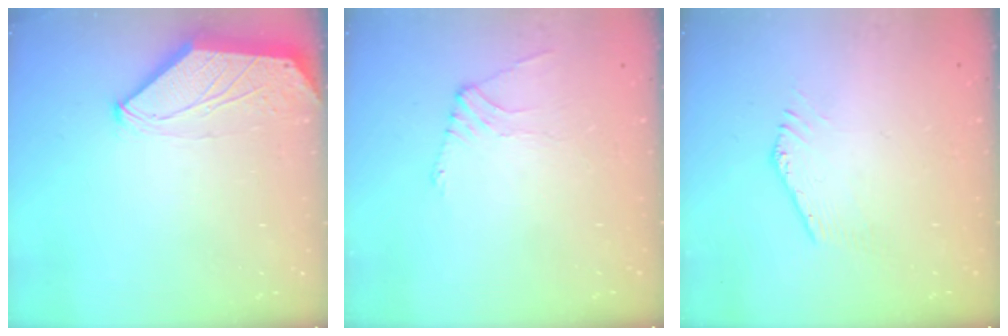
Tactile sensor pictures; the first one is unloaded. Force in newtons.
{"total": 0.7, "press": 0.6, "slide": 0.3}
{"total": 1.5, "press": 1.5, "slide": 0.4}